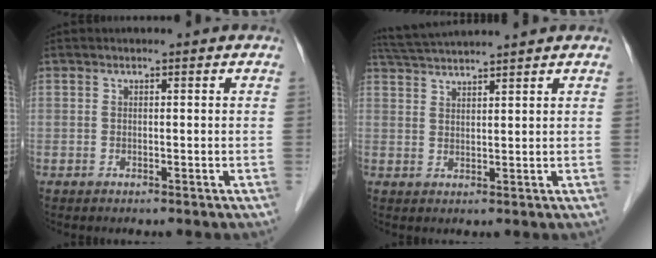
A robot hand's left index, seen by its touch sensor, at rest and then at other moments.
{"total": 7.8, "force": [7.2, -1.1, 2.7], "torque": [-0.054, 0.030, 0.122]}